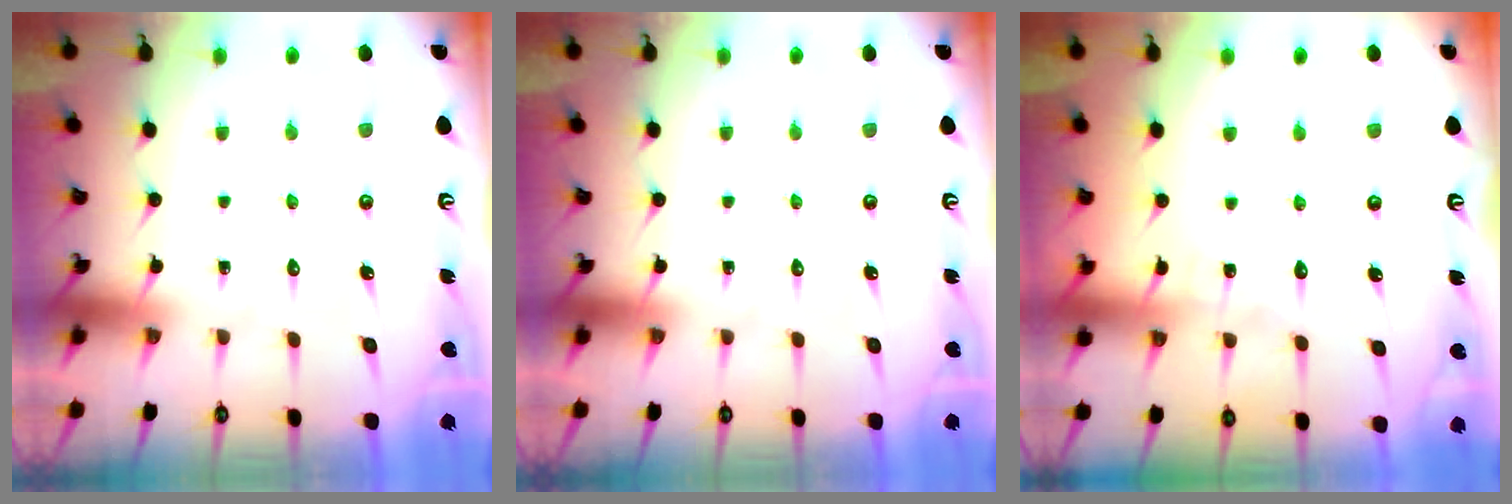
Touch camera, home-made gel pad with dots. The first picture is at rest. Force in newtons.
{"total": 0.0}
{"total": 5.0, "press": 5.0, "slide": 0.4}